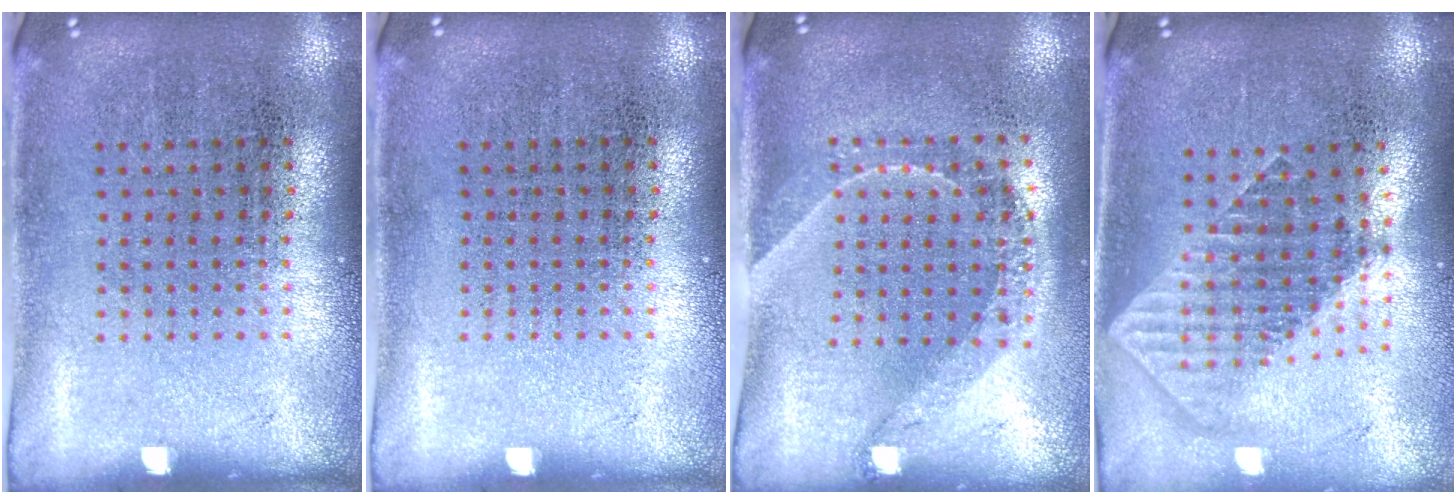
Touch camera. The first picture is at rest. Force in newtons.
{"total": 0.0}
{"total": 1.6, "press": 1.3, "slide": 0.9}
{"total": 1.9, "press": 1.5, "slide": 1.1}